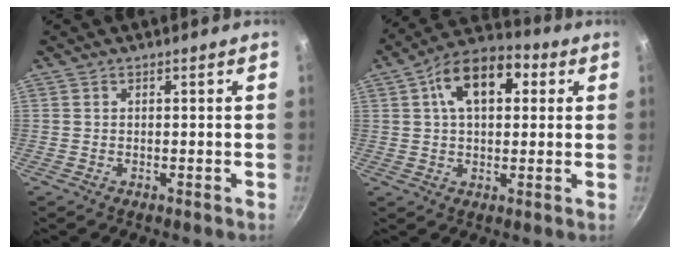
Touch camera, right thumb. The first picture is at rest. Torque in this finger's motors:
{"motor_torque": [0.38, 0.92, 0.00, 0.01, 0.09]}